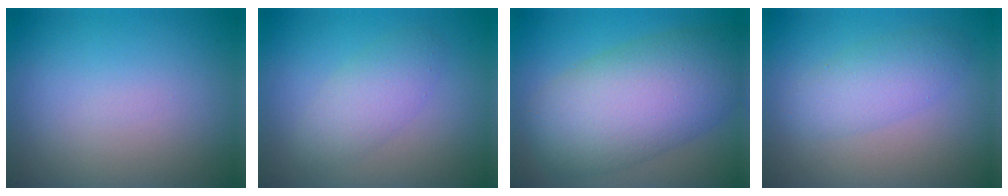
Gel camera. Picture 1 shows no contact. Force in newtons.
{"total": 2.8, "press": 2.8, "slide": 0.2}
{"total": 10.2, "press": 10.2, "slide": 0.3}
{"total": 2.9, "press": 2.9, "slide": 0.1}